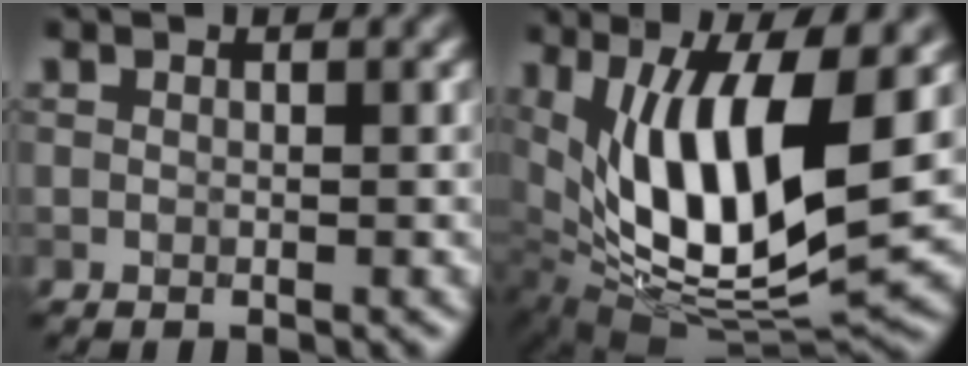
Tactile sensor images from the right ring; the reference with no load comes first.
{"total": 11.9, "force": [2.1, 4.4, 10.9], "torque": [-0.186, -0.011, 0.042]}